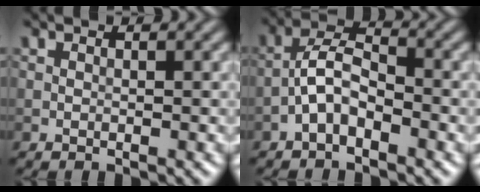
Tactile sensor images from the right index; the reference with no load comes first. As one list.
[{"total": 3.5, "force": [-1.9, 1.5, 2.5], "torque": [-0.043, 0.015, -0.045]}]